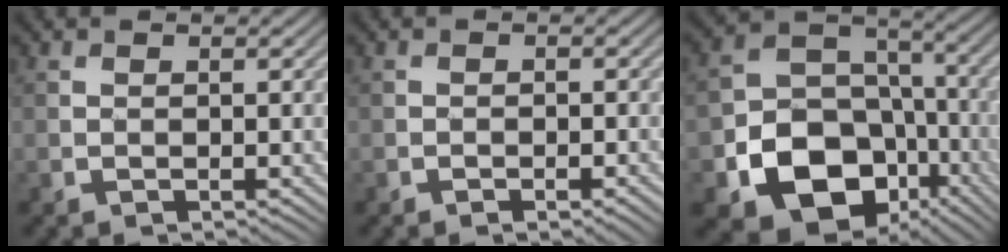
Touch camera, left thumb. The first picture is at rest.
{"total": 1.8, "force": [-1.1, 0.7, 1.3], "torque": [-0.016, -0.001, -0.015]}
{"total": 16.6, "force": [-7.3, 12.7, 7.7], "torque": [-0.155, -0.042, -0.127]}